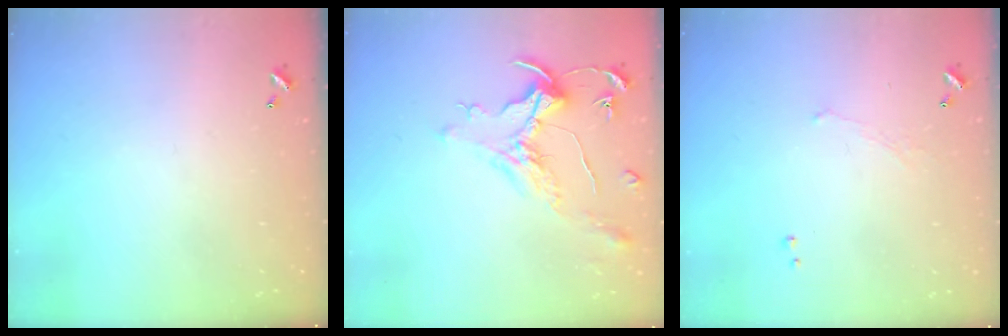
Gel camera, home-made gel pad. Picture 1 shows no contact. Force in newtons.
{"total": 1.6, "press": 1.4, "slide": 0.7}
{"total": 1.1, "press": 1.0, "slide": 0.6}